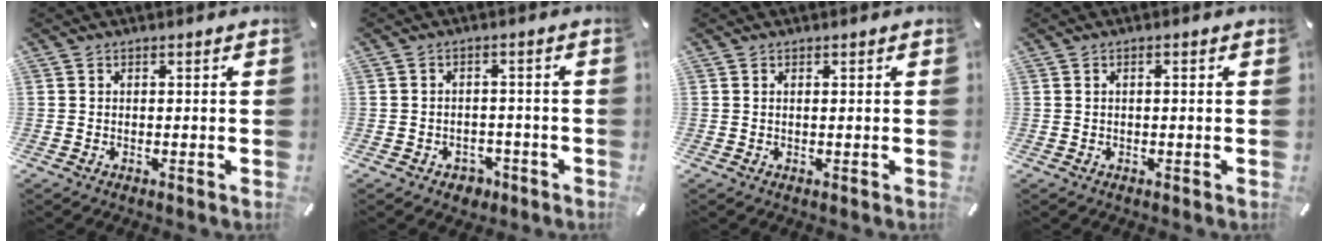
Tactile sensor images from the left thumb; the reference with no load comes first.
{"total": 3.8, "force": [-2.1, 2.9, 1.2], "torque": [-0.017, 0.012, -0.038]}
{"total": 0.6, "force": [0.1, 0.0, 0.5], "torque": [-0.009, -0.002, 0.002]}
{"total": 1.0, "force": [-0.2, 0.3, 0.9], "torque": [-0.016, 0.001, -0.003]}